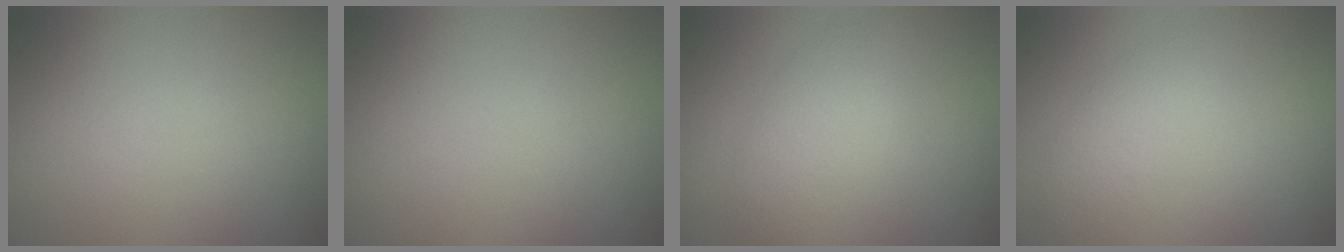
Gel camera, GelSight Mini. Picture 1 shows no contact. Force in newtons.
{"total": 0.0}
{"total": 3.7, "press": 3.7, "slide": 0.3}
{"total": 1.8, "press": 1.8, "slide": 0.1}